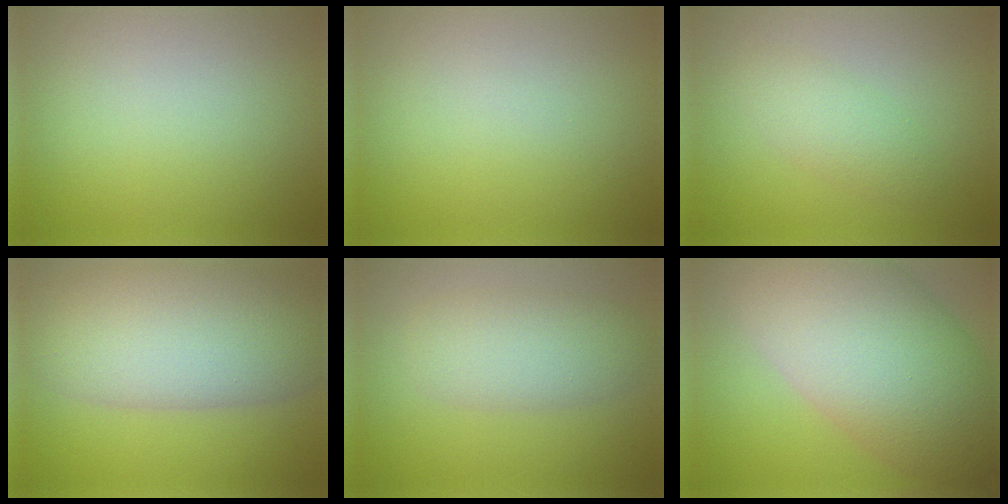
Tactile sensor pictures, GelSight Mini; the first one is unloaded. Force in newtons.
{"total": 0.0}
{"total": 2.4, "press": 2.4, "slide": 0.1}
{"total": 10.1, "press": 10.1, "slide": 0.6}
{"total": 4.4, "press": 4.4, "slide": 0.1}
{"total": 13.8, "press": 13.8, "slide": 0.4}